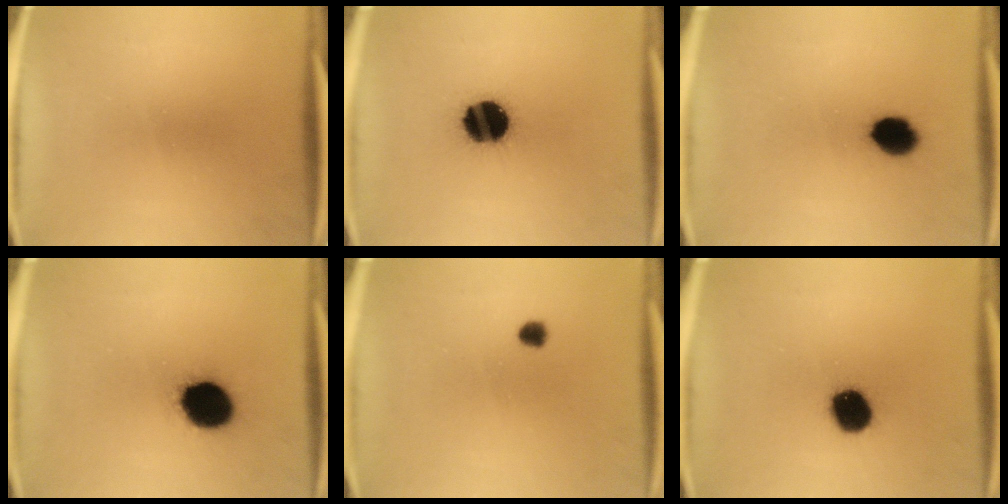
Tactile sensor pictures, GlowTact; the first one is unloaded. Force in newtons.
{"total": 15.4}
{"total": 7.0}
{"total": 15.2}
{"total": 2.3}
{"total": 10.4}